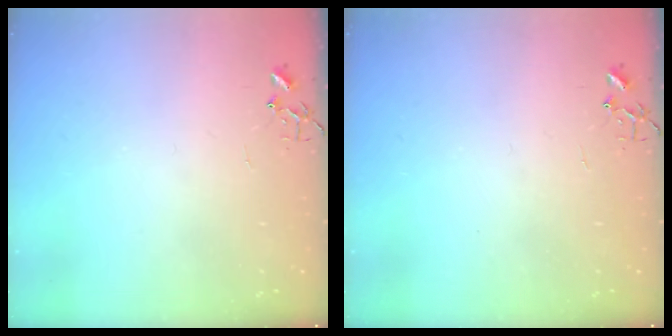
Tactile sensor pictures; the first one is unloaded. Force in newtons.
{"total": 0.0}